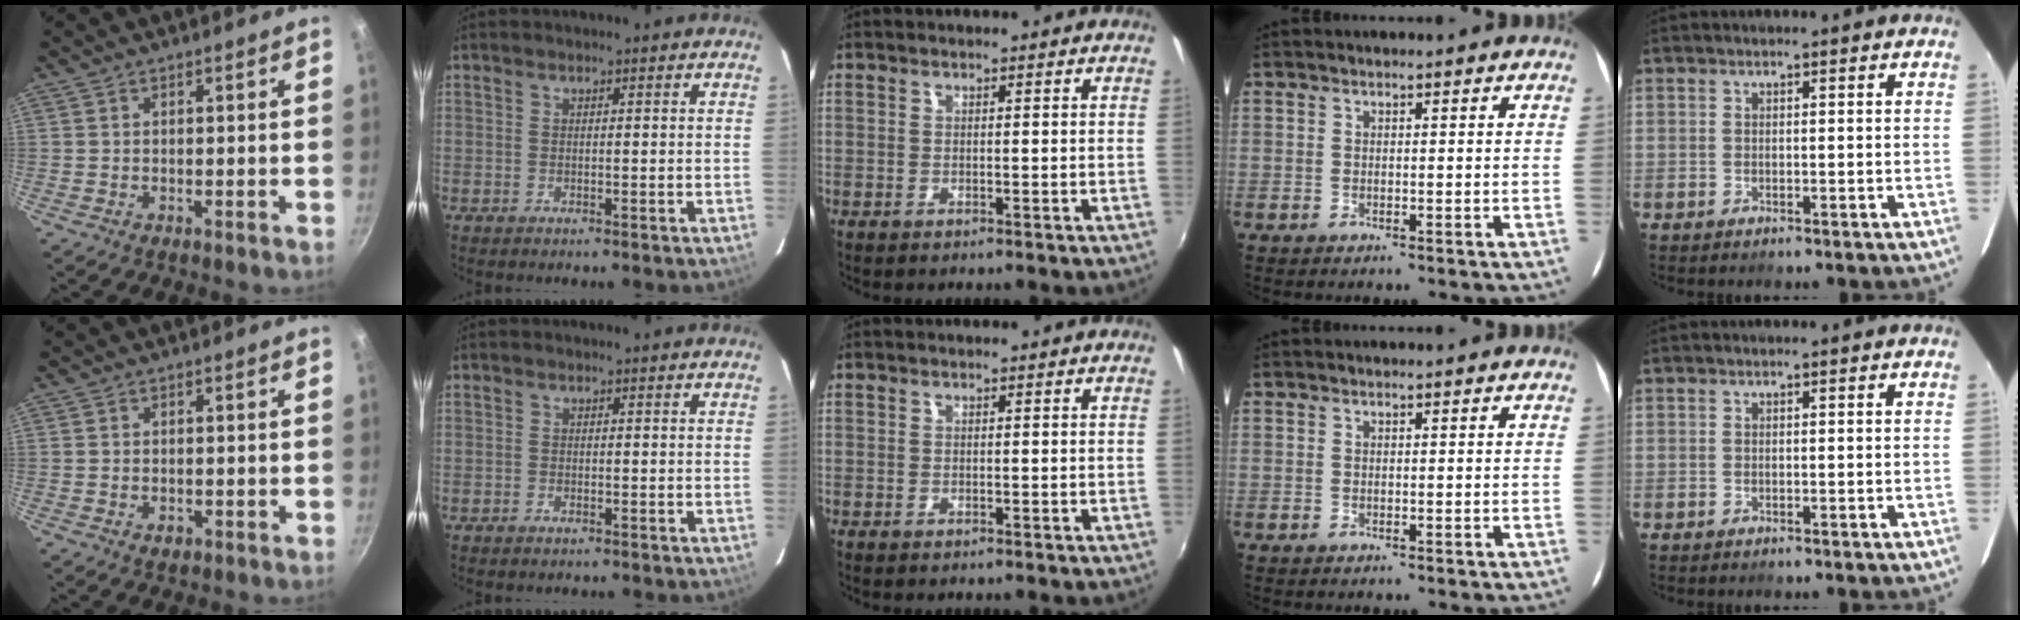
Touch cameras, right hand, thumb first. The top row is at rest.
{"thumb": {"total": 1.7, "force": [-0.6, 1.1, 1.1], "torque": [-0.016, 0.000, -0.010]}, "index": {"total": 0.9, "force": [-0.8, 0.5, 0.3], "torque": [-0.007, 0.001, -0.014]}}